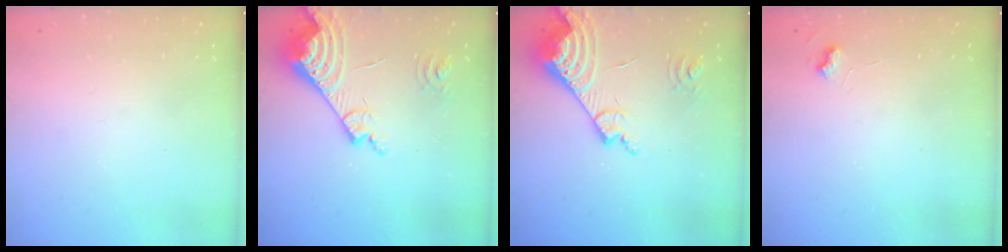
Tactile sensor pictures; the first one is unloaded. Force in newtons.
{"total": 15.0, "press": 14.9, "slide": 1.6}
{"total": 15.0, "press": 14.9, "slide": 1.6}
{"total": 3.6, "press": 3.6, "slide": 0.4}